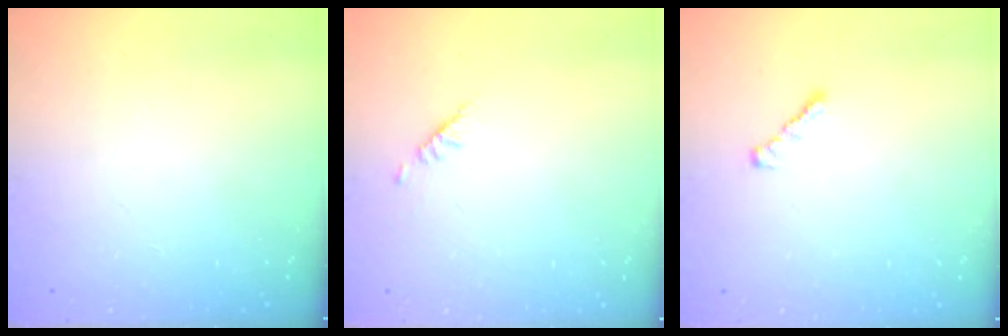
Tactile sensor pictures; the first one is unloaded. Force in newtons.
{"total": 1.9, "press": 1.8, "slide": 0.5}
{"total": 2.4, "press": 2.3, "slide": 0.6}